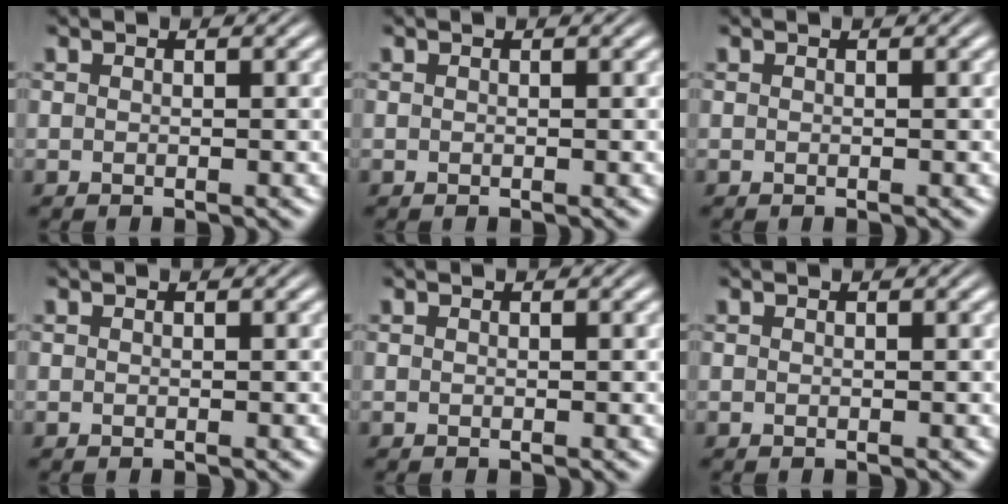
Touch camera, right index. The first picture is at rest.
{"total": 0.0}
{"total": 0.0}
{"total": 0.0}
{"total": 0.0}
{"total": 0.0}